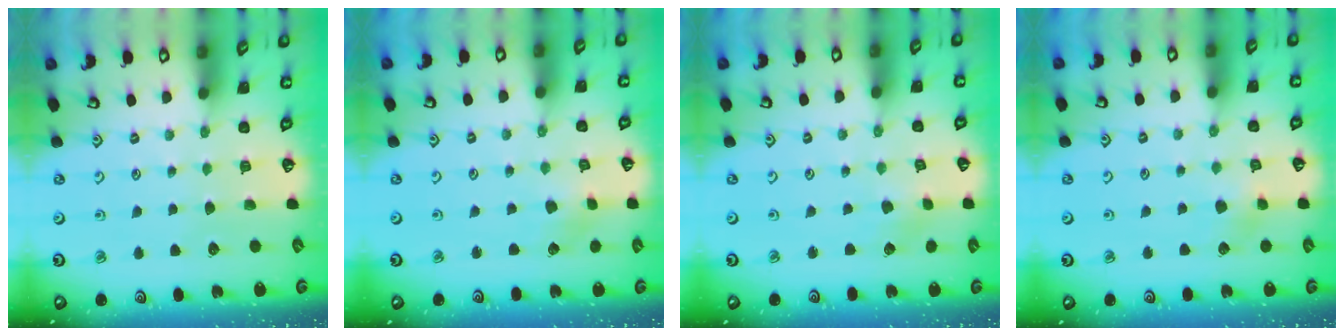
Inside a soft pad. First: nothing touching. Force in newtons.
{"total": 2.8, "press": 2.8, "slide": 0.4}
{"total": 1.4, "press": 1.4, "slide": 0.1}
{"total": 7.6, "press": 7.5, "slide": 0.5}